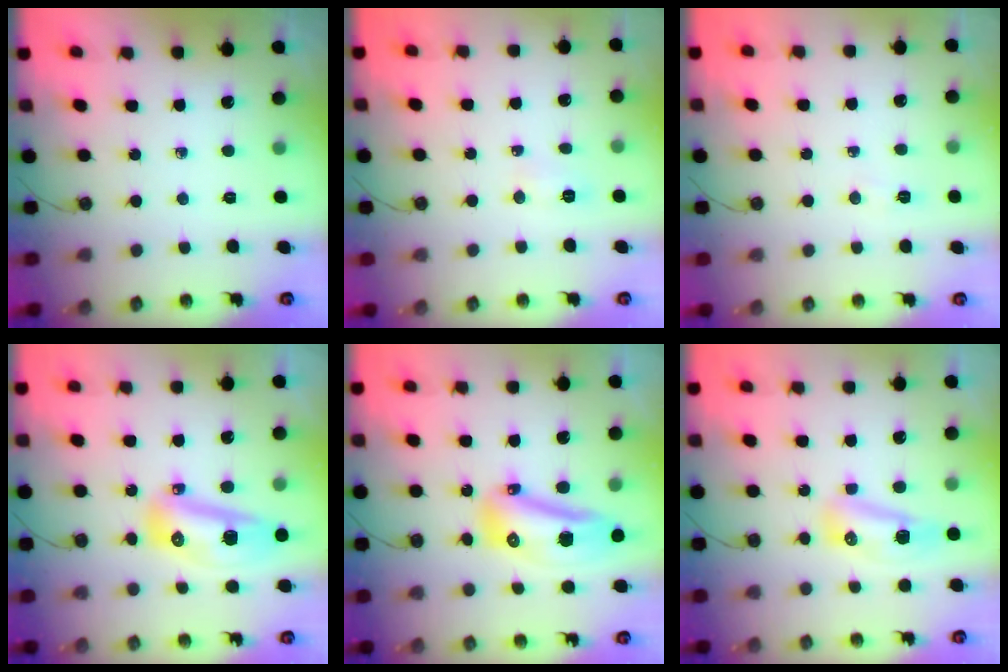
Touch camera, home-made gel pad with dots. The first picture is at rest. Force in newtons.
{"total": 4.2, "press": 4.2, "slide": 0.5}
{"total": 4.0, "press": 4.0, "slide": 0.7}
{"total": 12.6, "press": 12.5, "slide": 1.6}
{"total": 13.5, "press": 13.4, "slide": 2.3}
{"total": 8.8, "press": 8.5, "slide": 2.2}